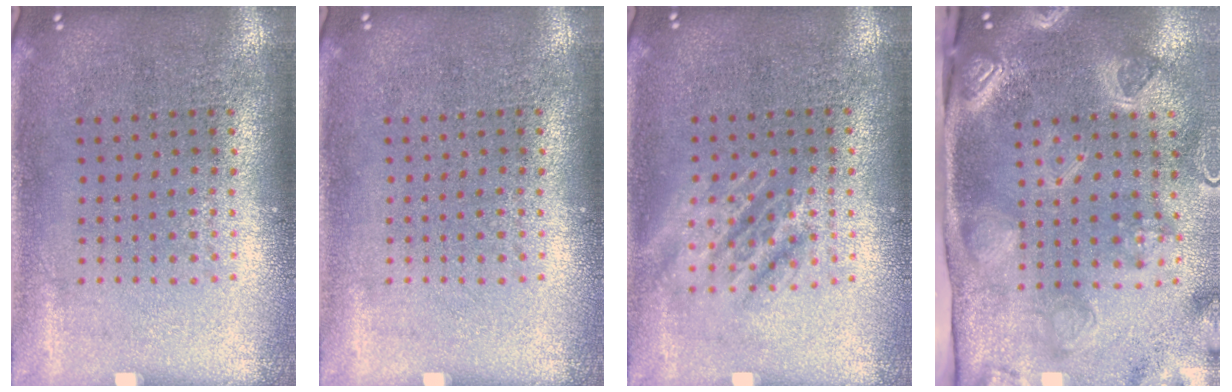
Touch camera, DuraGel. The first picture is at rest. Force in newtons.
{"total": 0.0}
{"total": 1.1, "press": 1.1, "slide": 0.2}
{"total": 4.1, "press": 3.0, "slide": 2.7}